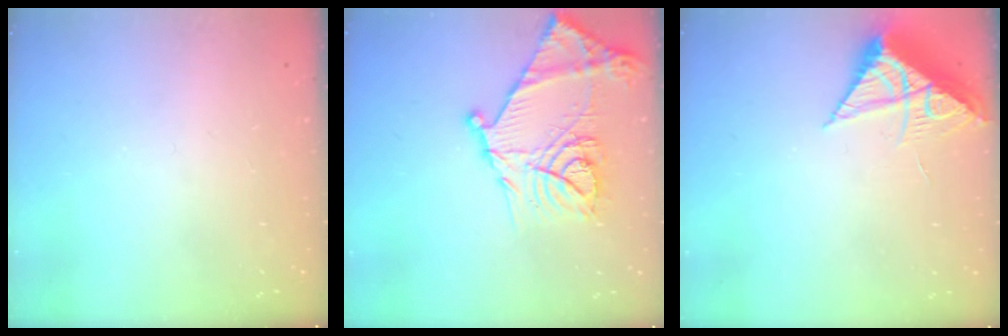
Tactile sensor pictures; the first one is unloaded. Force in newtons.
{"total": 22.3, "press": 22.2, "slide": 2.0}
{"total": 8.3, "press": 8.3, "slide": 0.3}